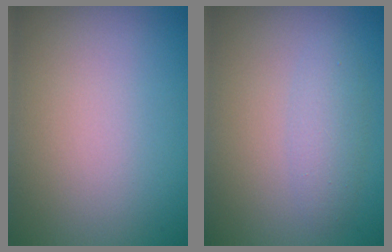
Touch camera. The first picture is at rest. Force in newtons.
{"total": 1.9, "press": 1.9, "slide": 0.0}